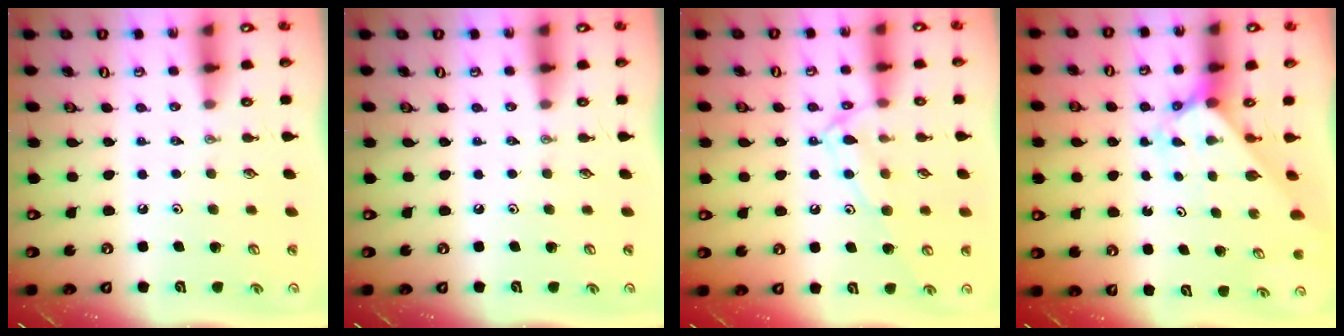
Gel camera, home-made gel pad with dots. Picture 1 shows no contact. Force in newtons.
{"total": 0.0}
{"total": 11.8, "press": 11.7, "slide": 0.9}
{"total": 1.9, "press": 1.9, "slide": 0.1}